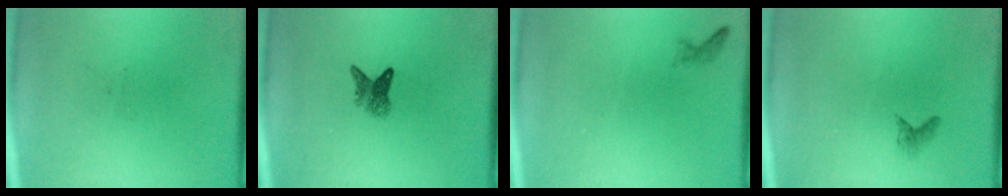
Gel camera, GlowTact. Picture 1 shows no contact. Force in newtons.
{"total": 2.6}
{"total": 0.6}
{"total": 0.7}